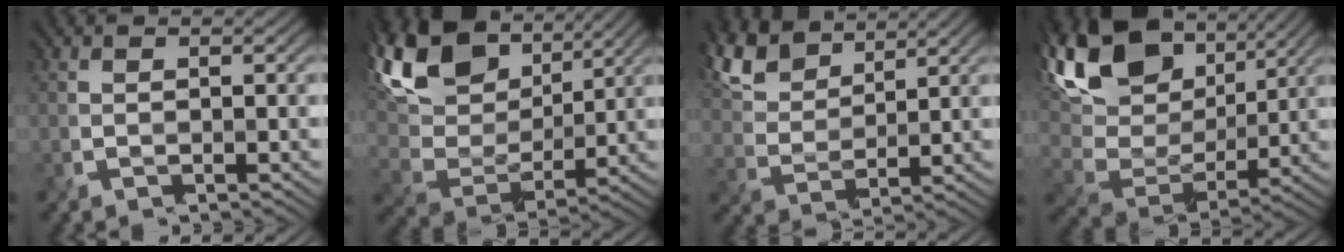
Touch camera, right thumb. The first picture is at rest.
{"total": 15.7, "force": [8.5, 7.5, 10.8], "torque": [-0.266, 0.028, 0.164]}
{"total": 10.0, "force": [6.8, 4.0, 6.1], "torque": [-0.180, 0.023, 0.135]}
{"total": 16.7, "force": [8.1, 8.7, 11.8], "torque": [-0.282, 0.021, 0.158]}